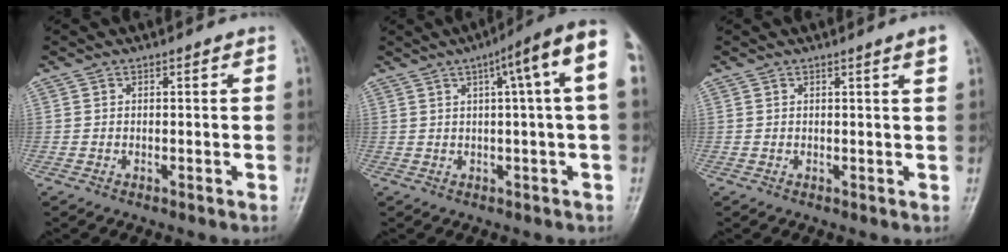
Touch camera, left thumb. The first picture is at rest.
{"total": 9.9, "force": [2.8, 0.1, 9.5], "torque": [-0.130, 0.025, 0.033]}
{"total": 1.8, "force": [1.0, -0.4, 1.5], "torque": [-0.019, -0.006, 0.015]}